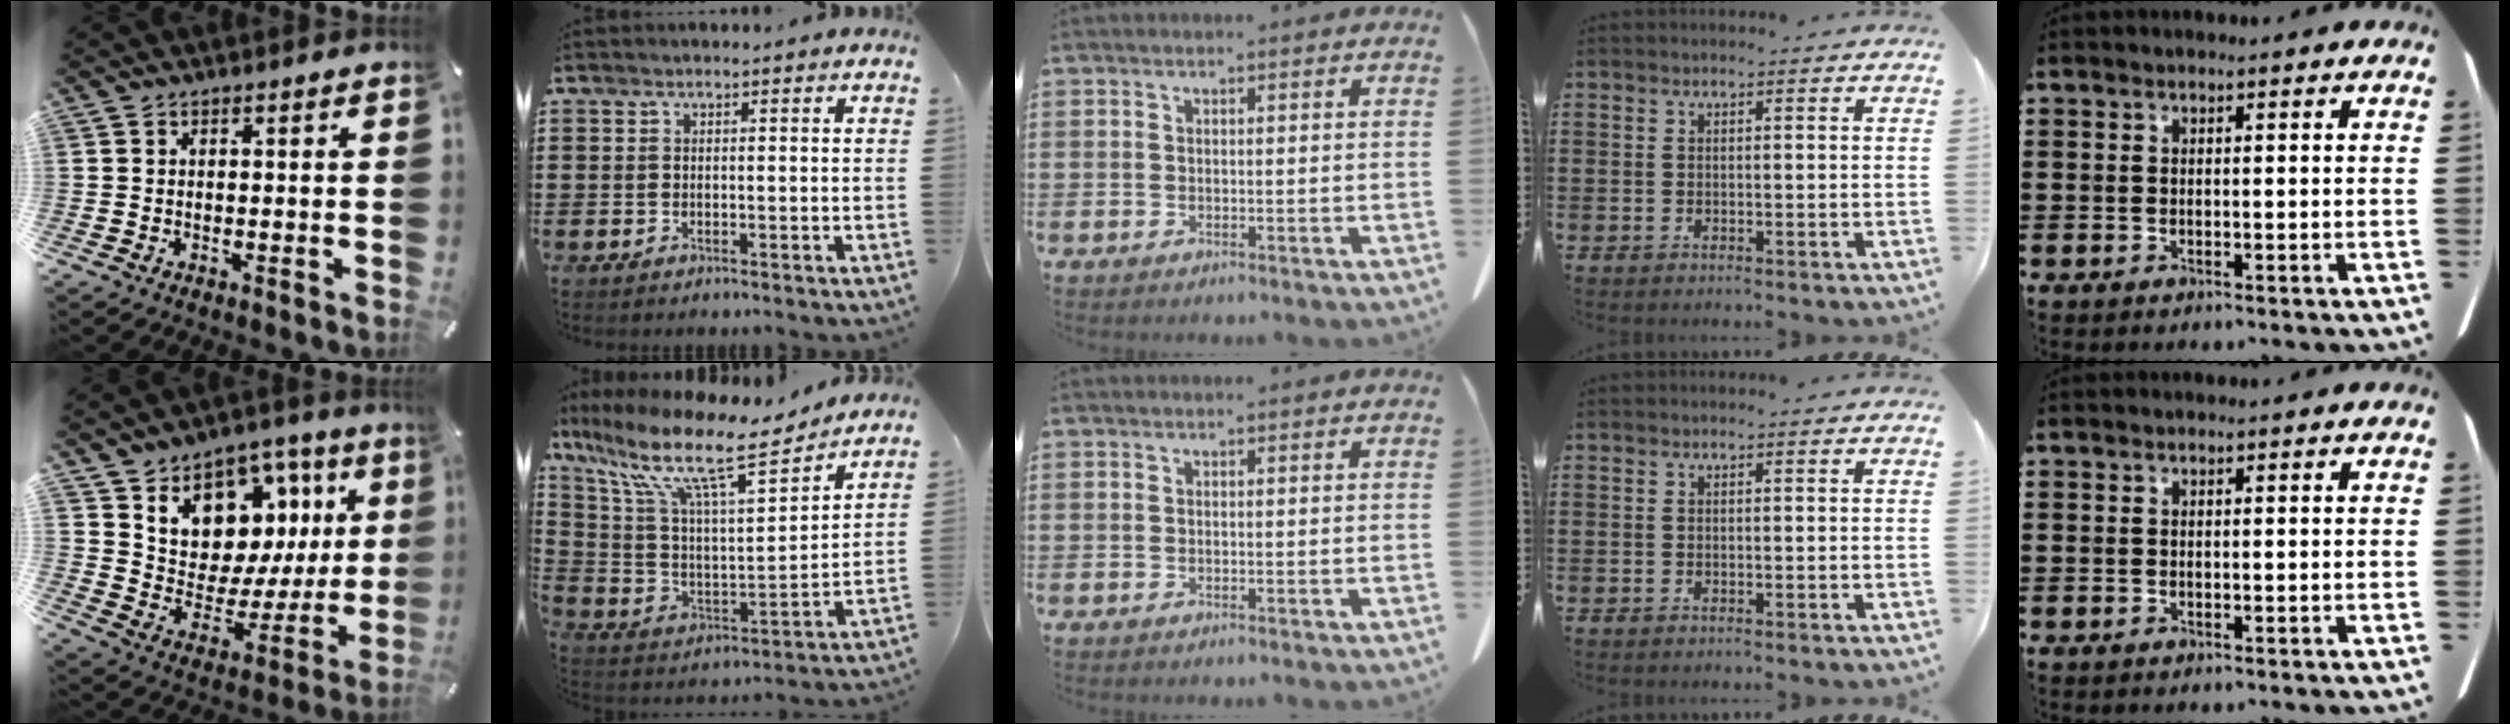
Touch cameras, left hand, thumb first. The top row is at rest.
{"thumb": {"total": 10.6, "force": [6.8, 7.7, 2.4], "torque": [-0.038, -0.091, 0.121]}, "index": {"total": 14.5, "force": [10.1, 2.9, 10.1], "torque": [-0.234, -0.056, 0.165]}}